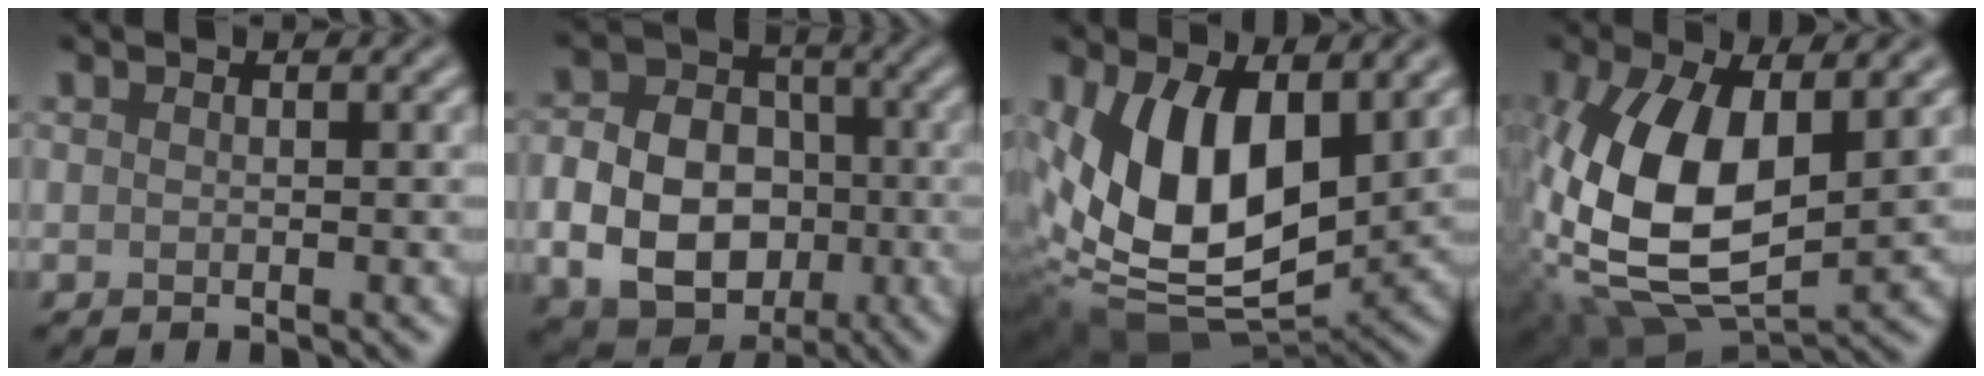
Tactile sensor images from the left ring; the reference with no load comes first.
{"total": 9.9, "force": [-2.1, 7.5, 6.0], "torque": [-0.102, -0.014, -0.048]}
{"total": 12.0, "force": [2.6, 6.5, 9.8], "torque": [-0.181, -0.019, 0.042]}
{"total": 13.0, "force": [0.2, 6.8, 11.0], "torque": [-0.243, -0.005, 0.001]}